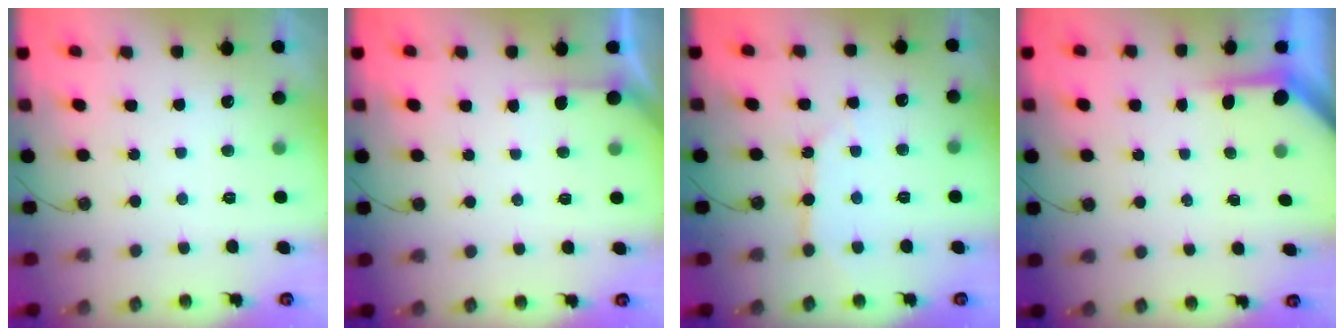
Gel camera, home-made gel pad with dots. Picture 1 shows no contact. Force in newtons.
{"total": 2.9, "press": 2.9, "slide": 0.3}
{"total": 5.1, "press": 5.0, "slide": 0.6}
{"total": 3.6, "press": 3.6, "slide": 0.3}